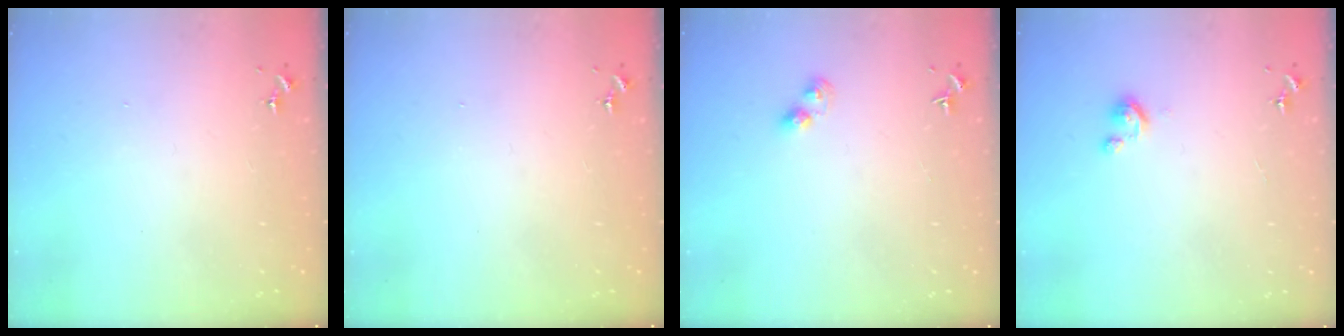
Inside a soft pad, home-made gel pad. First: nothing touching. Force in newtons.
{"total": 0.0}
{"total": 3.9, "press": 3.9, "slide": 0.4}
{"total": 2.8, "press": 2.8, "slide": 0.3}